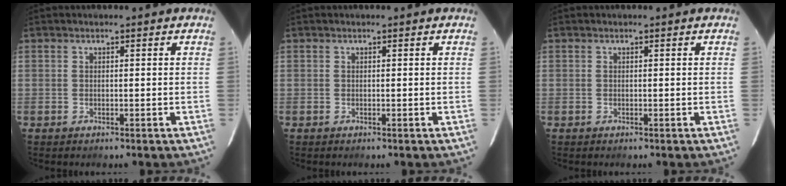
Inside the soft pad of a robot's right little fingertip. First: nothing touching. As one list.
[{"total": 0.0}, {"total": 0.0}]